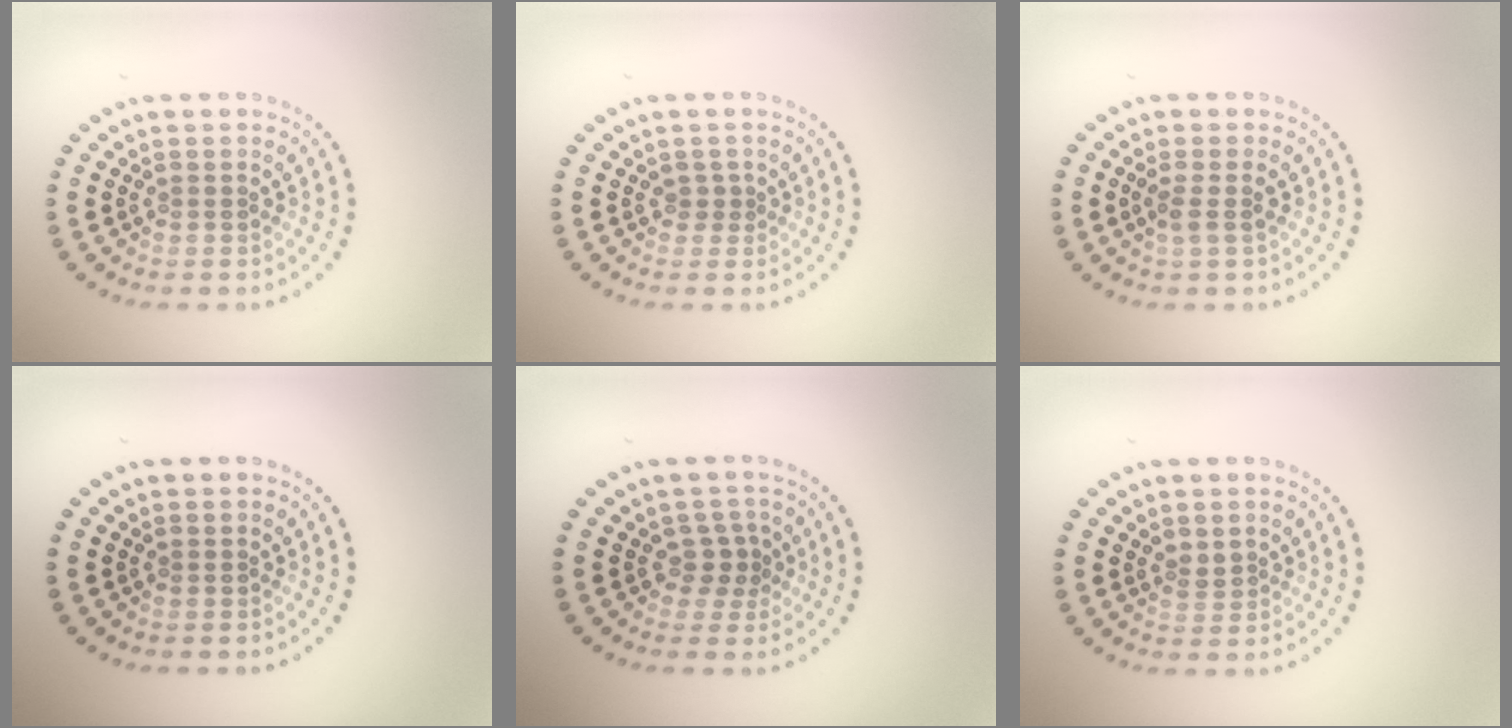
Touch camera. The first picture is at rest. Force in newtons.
{"total": 0.6, "press": 0.2, "slide": 0.6}
{"total": 1.5, "press": 1.2, "slide": 0.8}
{"total": 0.0}
{"total": 1.5, "press": 1.2, "slide": 0.9}
{"total": 1.2, "press": 1.1, "slide": 0.5}